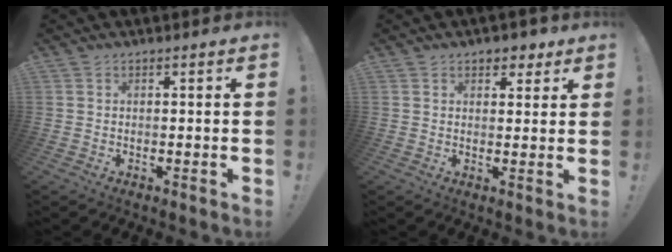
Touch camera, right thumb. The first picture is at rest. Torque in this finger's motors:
{"motor_torque": [-0.31, 0.14, -0.12, 0.08, 0.00]}